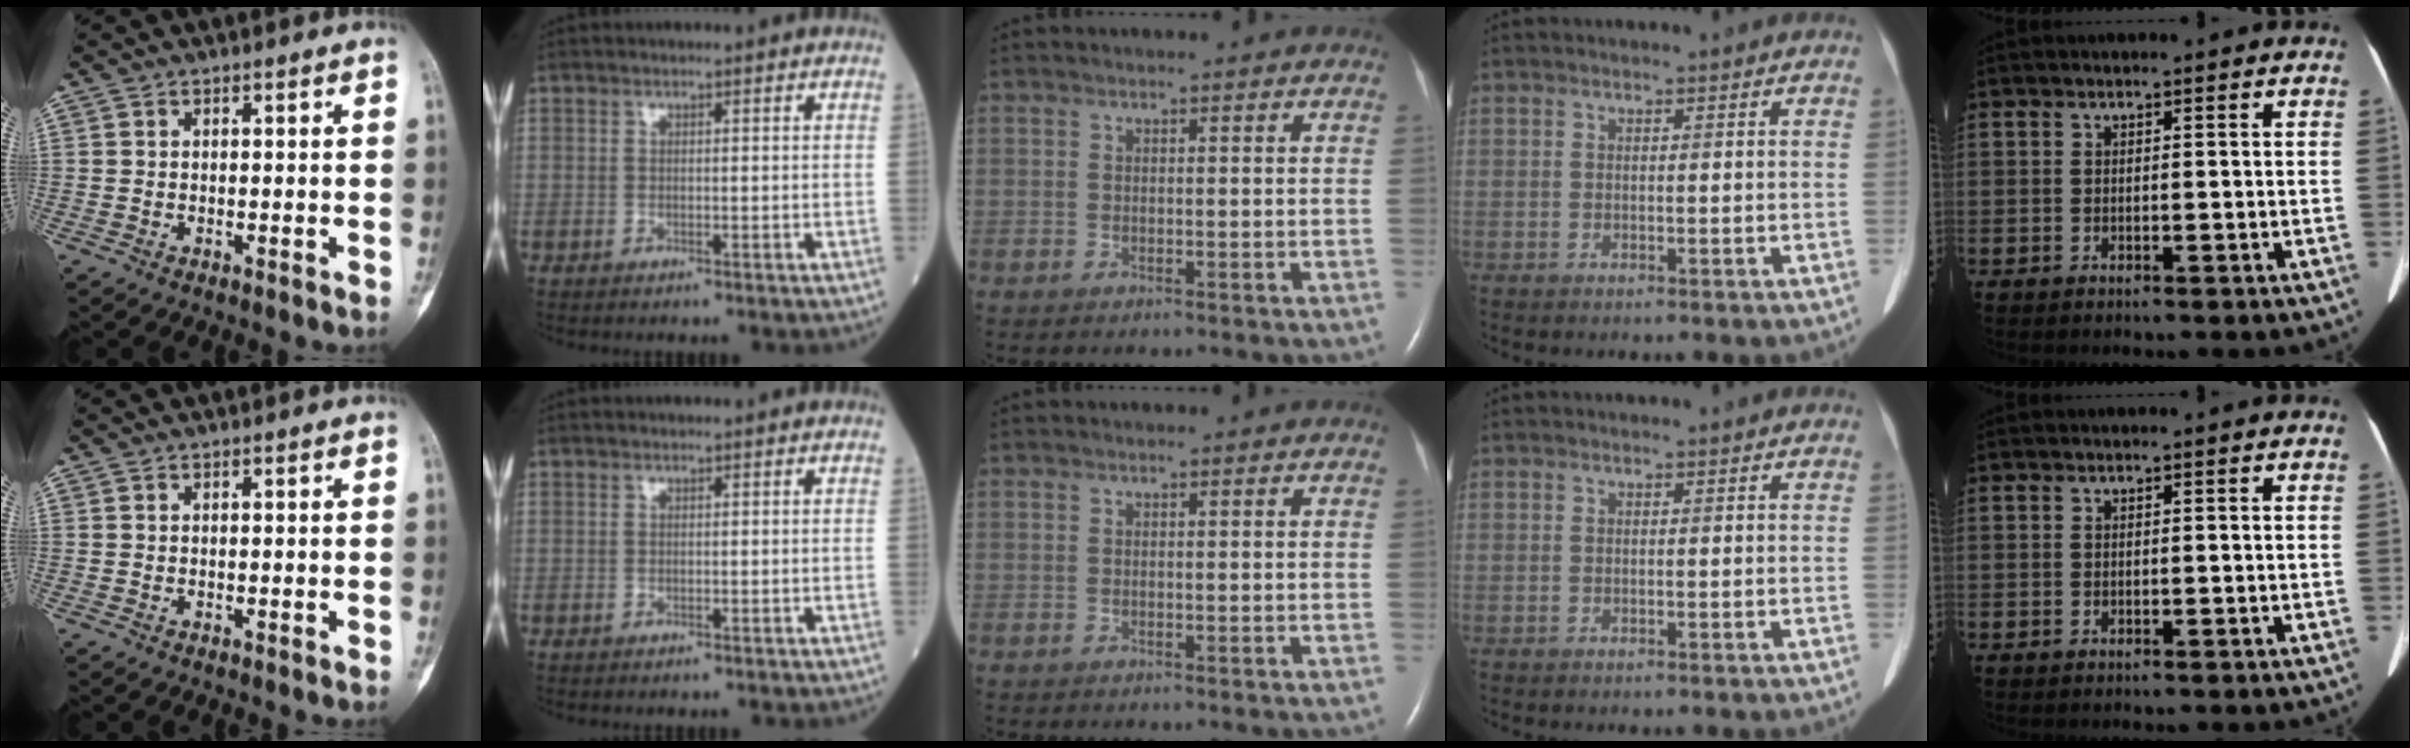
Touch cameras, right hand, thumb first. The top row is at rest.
{}